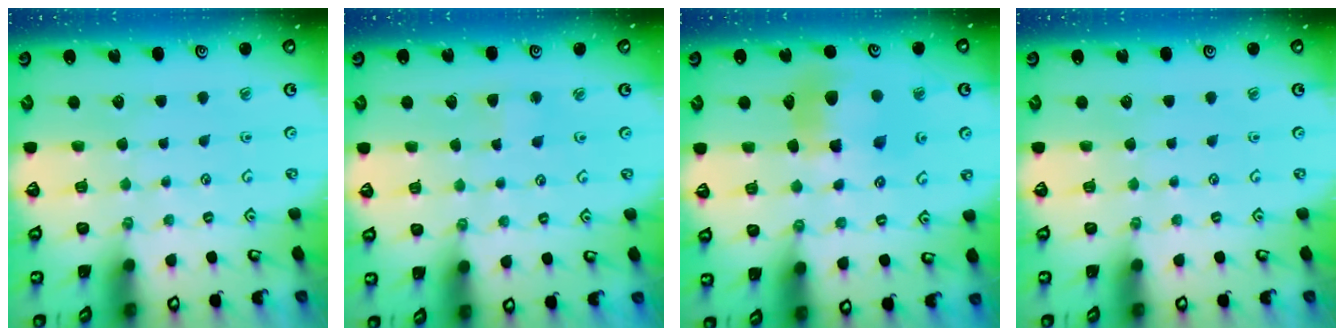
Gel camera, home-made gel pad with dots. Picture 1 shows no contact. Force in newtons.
{"total": 2.4, "press": 2.4, "slide": 0.5}
{"total": 10.3, "press": 10.2, "slide": 1.4}
{"total": 0.0}